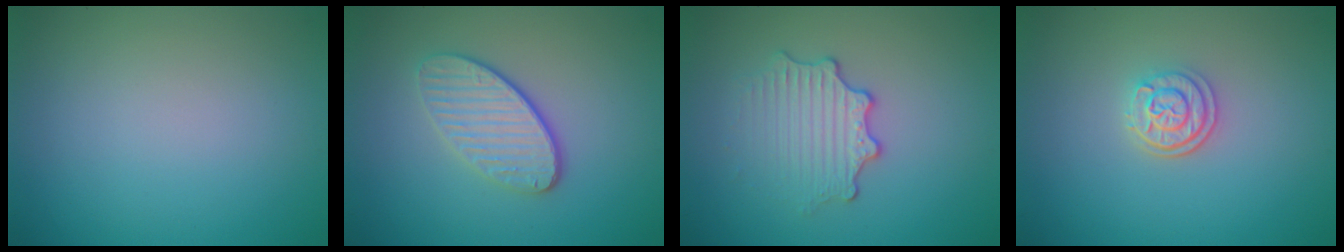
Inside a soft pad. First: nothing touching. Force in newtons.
{"total": 3.5, "press": 3.0, "slide": 1.9}
{"total": 3.0, "press": 2.6, "slide": 1.5}
{"total": 2.6, "press": 2.2, "slide": 1.3}